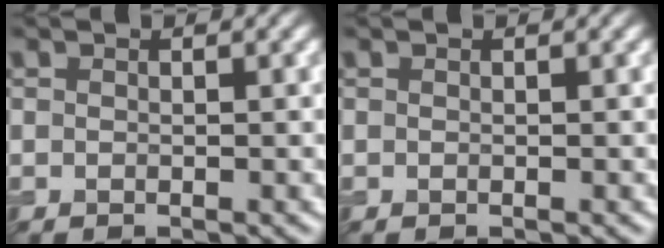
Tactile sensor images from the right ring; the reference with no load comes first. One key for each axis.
{"total": 0.0}